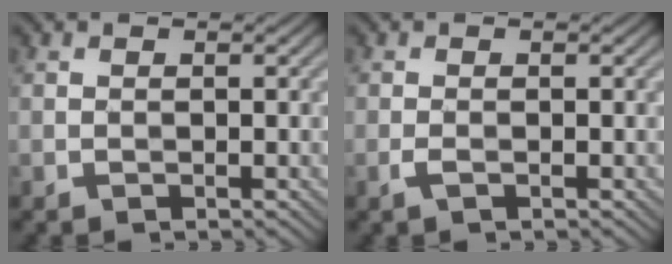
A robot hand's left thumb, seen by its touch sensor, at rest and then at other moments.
{"total": 1.0, "force": [-0.5, 0.2, 0.8], "torque": [-0.021, 0.001, -0.011]}